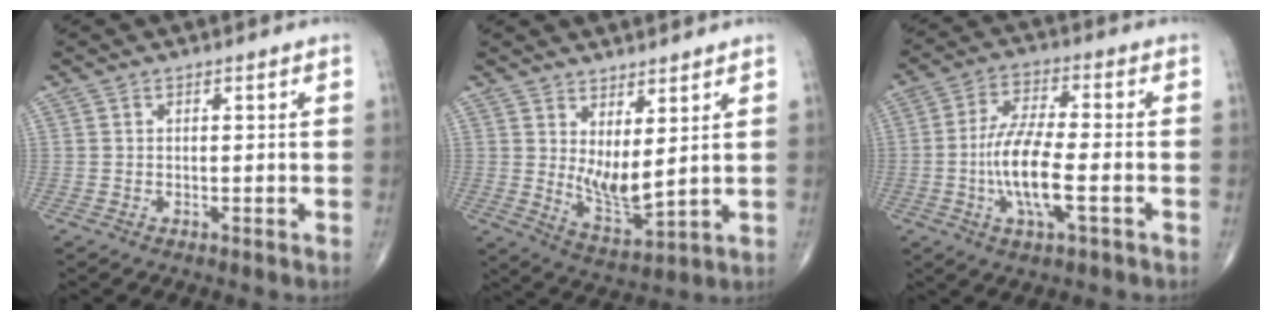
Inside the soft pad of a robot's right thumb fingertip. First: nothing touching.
{"total": 7.6, "force": [2.5, 2.5, 6.7], "torque": [-0.114, -0.041, 0.058]}
{"total": 11.7, "force": [-2.8, 3.5, 10.8], "torque": [-0.223, 0.013, -0.053]}